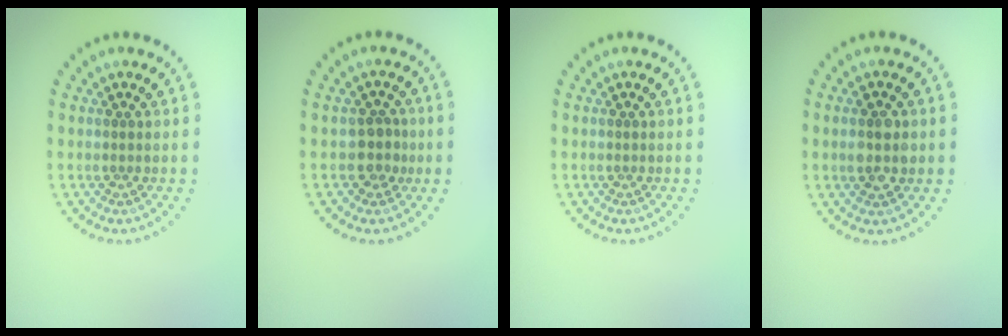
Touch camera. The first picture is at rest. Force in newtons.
{"total": 2.1, "press": 1.8, "slide": 1.0}
{"total": 0.0}
{"total": 2.5, "press": 2.5, "slide": 0.2}